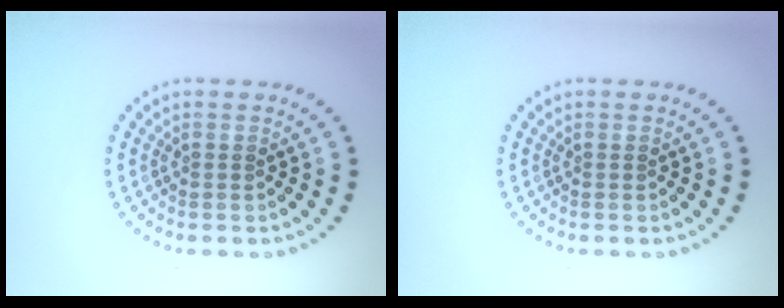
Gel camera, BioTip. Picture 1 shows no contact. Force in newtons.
{"total": 0.0}